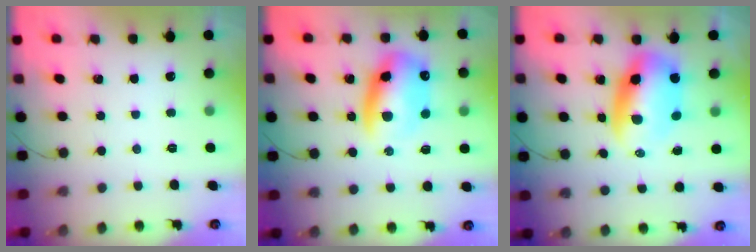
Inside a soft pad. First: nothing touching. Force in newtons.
{"total": 14.3, "press": 13.8, "slide": 3.7}
{"total": 9.9, "press": 9.6, "slide": 2.6}